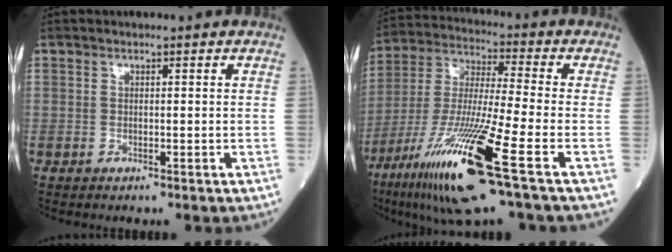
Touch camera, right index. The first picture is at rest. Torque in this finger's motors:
{"motor_torque": [1.60, -0.54, 0.97, 0.21]}